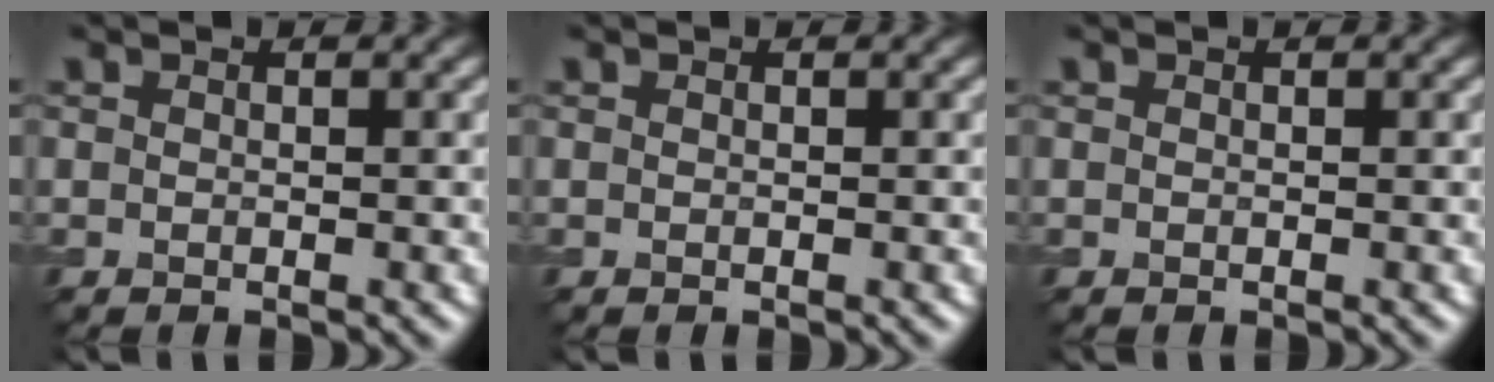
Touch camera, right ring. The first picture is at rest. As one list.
[{"total": 0.0}, {"total": 0.0}]